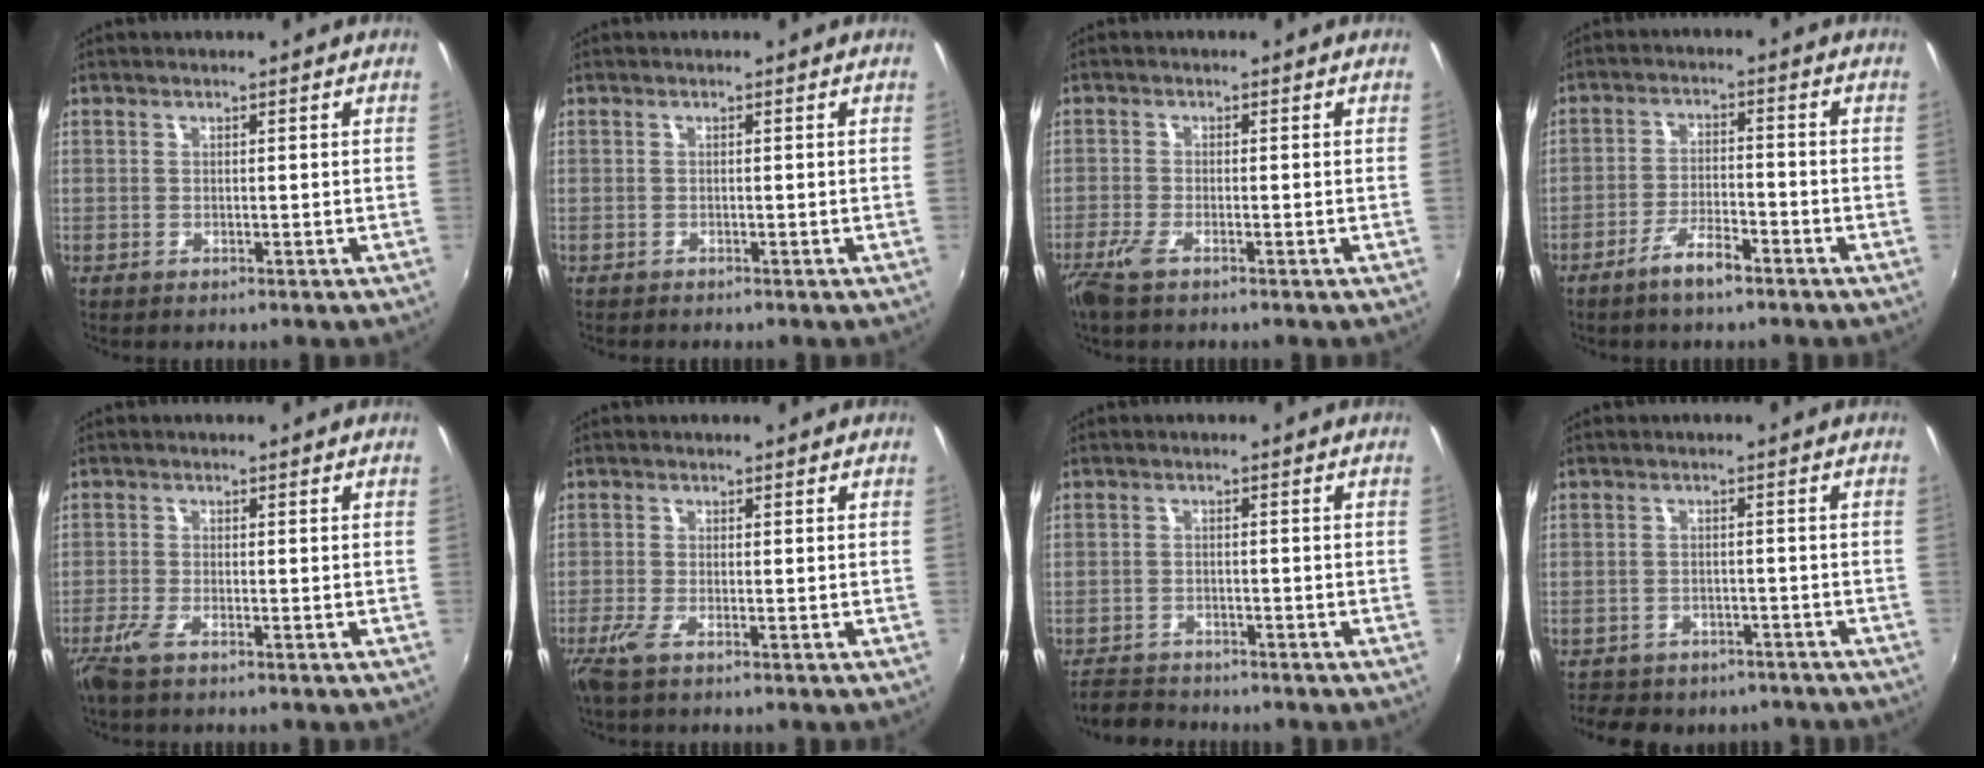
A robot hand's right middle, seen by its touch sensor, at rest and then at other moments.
{"total": 0.8, "force": [-0.8, 0.3, 0.1], "torque": [-0.007, 0.000, -0.011]}
{"total": 3.3, "force": [-2.3, 0.4, 2.3], "torque": [-0.057, -0.011, -0.046]}
{"total": 5.8, "force": [-4.2, 1.3, 3.7], "torque": [-0.083, 0.001, -0.073]}
{"total": 3.2, "force": [-2.3, 0.5, 2.1], "torque": [-0.054, -0.010, -0.046]}
{"total": 2.7, "force": [-1.7, 0.1, 2.0], "torque": [-0.048, -0.011, -0.036]}
{"total": 4.9, "force": [-4.6, 1.4, 0.5], "torque": [-0.032, -0.004, -0.084]}
{"total": 10.9, "force": [-8.6, 5.5, 3.9], "torque": [-0.093, -0.004, -0.115]}